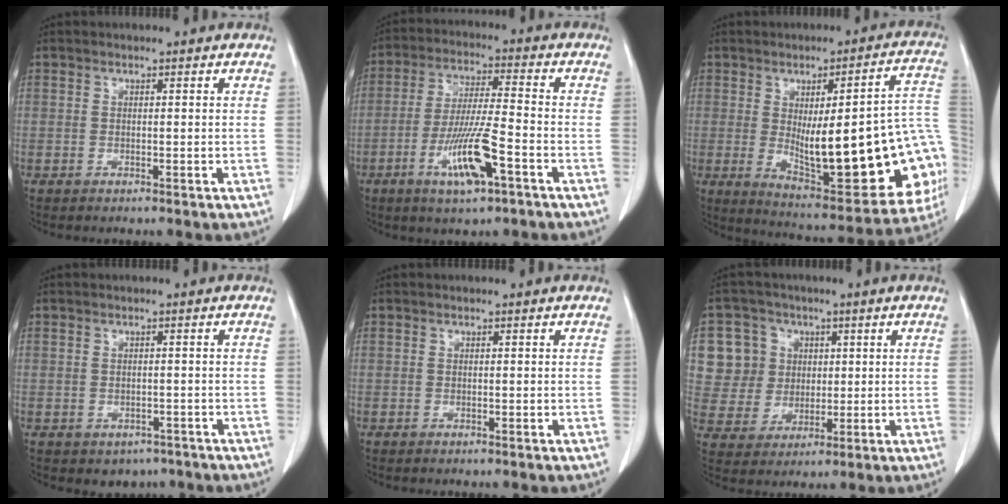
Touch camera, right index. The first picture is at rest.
{"total": 10.6, "force": [-4.7, 1.1, 9.4], "torque": [-0.183, -0.011, -0.084]}
{"total": 26.8, "force": [-3.3, 6.7, 25.8], "torque": [-0.263, 0.009, -0.024]}
{"total": 3.0, "force": [-1.8, 2.2, 0.9], "torque": [-0.005, 0.006, -0.017]}
{"total": 0.0}
{"total": 9.6, "force": [2.6, 9.1, 1.7], "torque": [-0.046, 0.028, 0.056]}